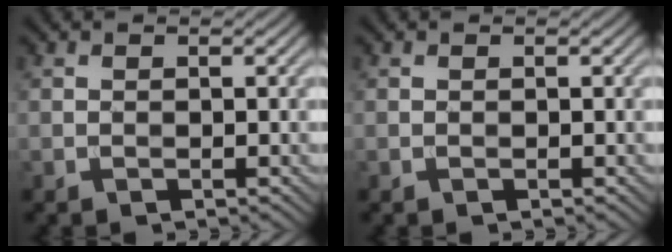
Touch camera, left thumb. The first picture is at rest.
{"total": 0.0}